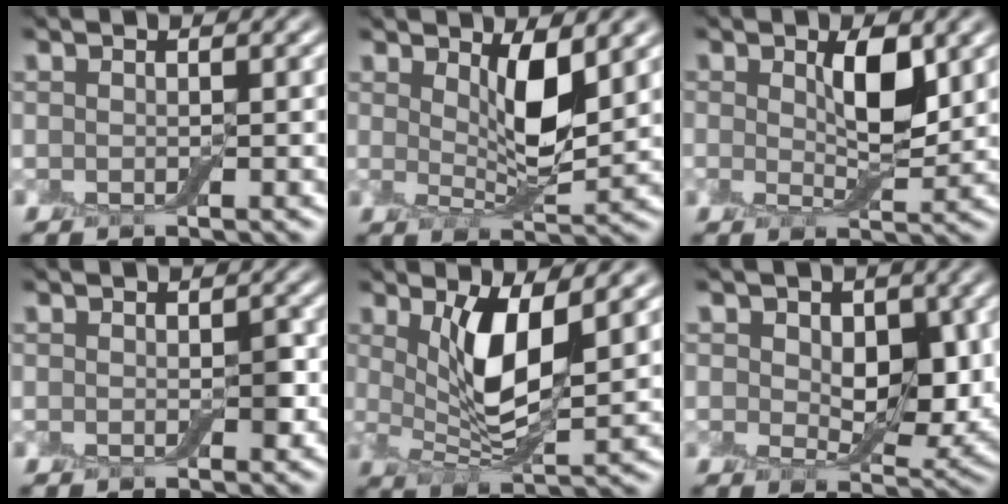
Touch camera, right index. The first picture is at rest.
{"total": 3.8, "force": [1.7, 0.8, 3.3], "torque": [-0.064, -0.010, 0.029]}
{"total": 2.9, "force": [1.0, 1.0, 2.5], "torque": [-0.046, -0.003, 0.019]}
{"total": 0.9, "force": [-0.3, 0.7, 0.5], "torque": [-0.006, -0.002, -0.005]}
{"total": 5.2, "force": [1.9, 1.6, 4.6], "torque": [-0.097, -0.008, 0.037]}
{"total": 5.6, "force": [1.3, 3.7, 4.0], "torque": [-0.055, -0.010, 0.018]}